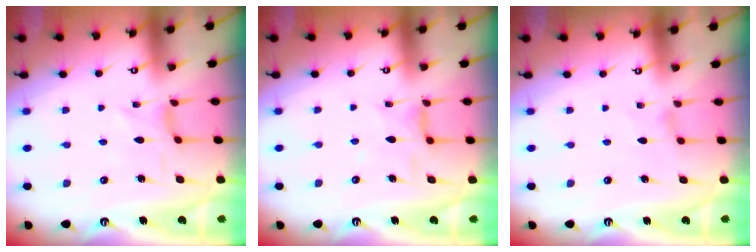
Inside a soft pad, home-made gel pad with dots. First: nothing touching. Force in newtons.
{"total": 4.8, "press": 4.8, "slide": 0.5}
{"total": 0.0}